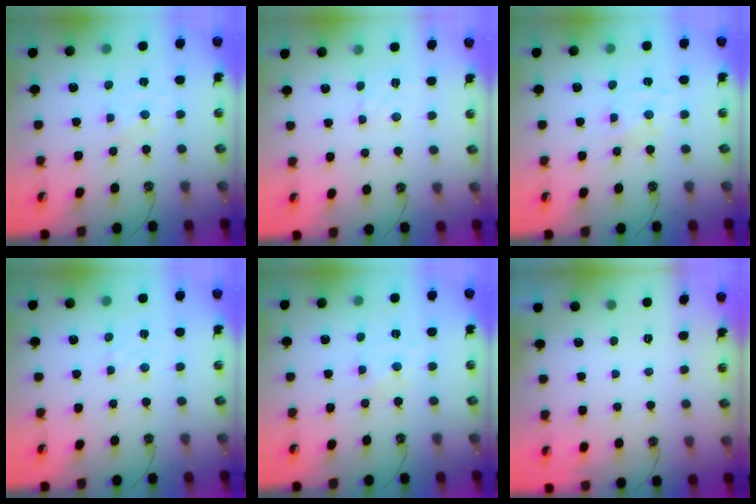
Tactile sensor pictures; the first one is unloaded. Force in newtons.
{"total": 3.8, "press": 3.7, "slide": 0.6}
{"total": 1.6, "press": 1.6, "slide": 0.3}
{"total": 1.7, "press": 1.7, "slide": 0.3}
{"total": 0.0}
{"total": 0.0}